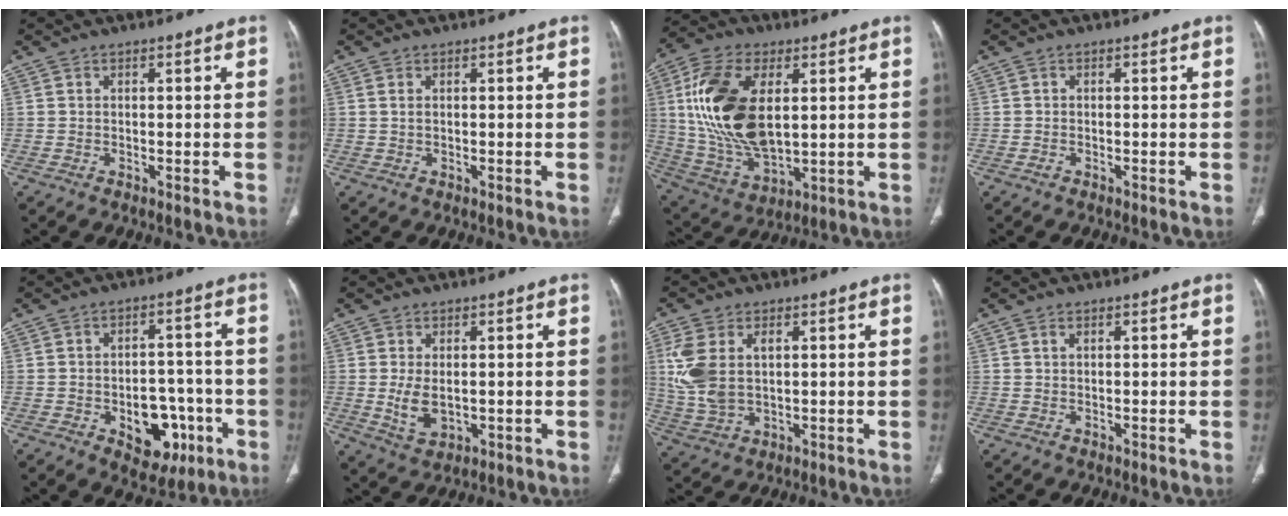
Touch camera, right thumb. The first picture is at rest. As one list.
[{"total": 0.9, "force": [0.3, 0.4, 0.7], "torque": [-0.019, 0.003, 0.008]}, {"total": 20.4, "force": [3.8, 11.2, 16.7], "torque": [-0.331, -0.016, 0.077]}, {"total": 0.6, "force": [-0.3, 0.4, 0.2], "torque": [-0.002, 0.001, -0.009]}, {"total": 11.6, "force": [-4.3, 7.6, 7.6], "torque": [-0.059, 0.035, -0.047]}, {"total": 5.2, "force": [-0.1, 3.2, 4.1], "torque": [-0.075, -0.011, 0.009]}, {"total": 10.2, "force": [2.2, 6.2, 7.8], "torque": [-0.178, 0.001, 0.054]}, {"total": 0.7, "force": [0.4, 0.4, 0.4], "torque": [-0.009, 0.002, 0.008]}]